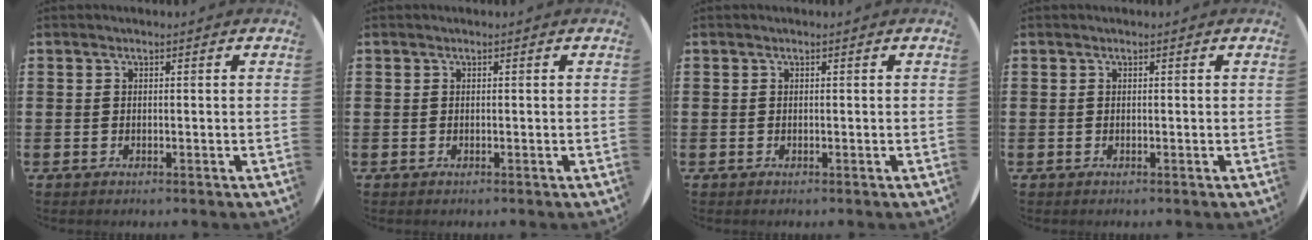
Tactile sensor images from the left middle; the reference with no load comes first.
{"total": 0.0}
{"total": 0.0}
{"total": 0.0}